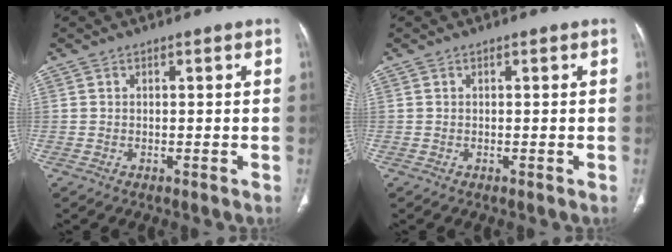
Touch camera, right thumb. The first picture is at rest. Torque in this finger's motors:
{"motor_torque": [0.00, 0.01, -0.01, -0.01, 0.00]}